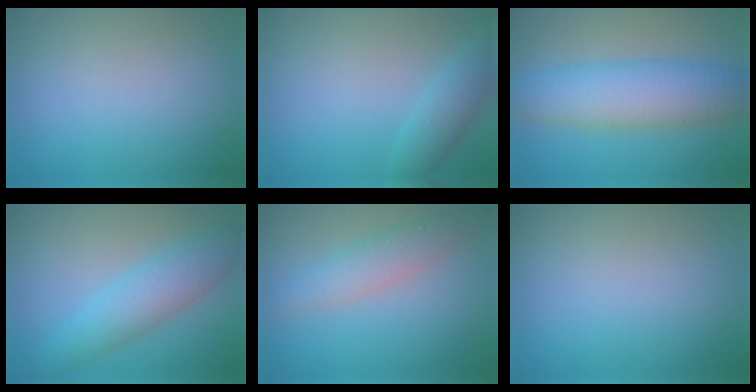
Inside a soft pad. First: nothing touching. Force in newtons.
{"total": 2.6, "press": 2.6, "slide": 0.1}
{"total": 7.2, "press": 7.2, "slide": 0.1}
{"total": 4.6, "press": 4.6, "slide": 0.1}
{"total": 3.2, "press": 3.2, "slide": 0.2}
{"total": 0.0}